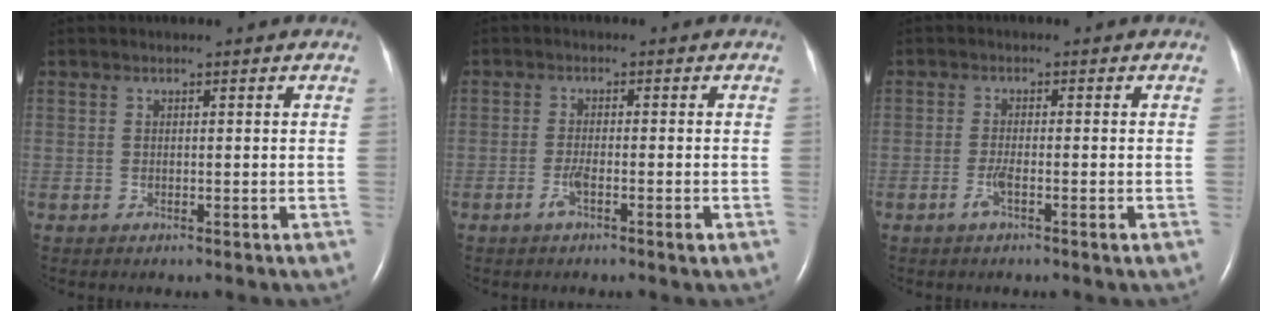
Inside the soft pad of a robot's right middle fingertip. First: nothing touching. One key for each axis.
{"total": 3.0, "fx": -1.5, "fy": 0.2, "fz": 2.6, "tx": -0.054, "ty": -0.004, "tz": -0.031}
{"total": 2.6, "fx": -1.3, "fy": 0.1, "fz": 2.2, "tx": -0.048, "ty": -0.004, "tz": -0.027}